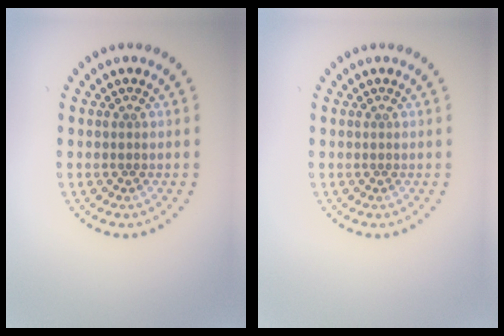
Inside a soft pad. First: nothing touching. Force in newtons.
{"total": 0.0}